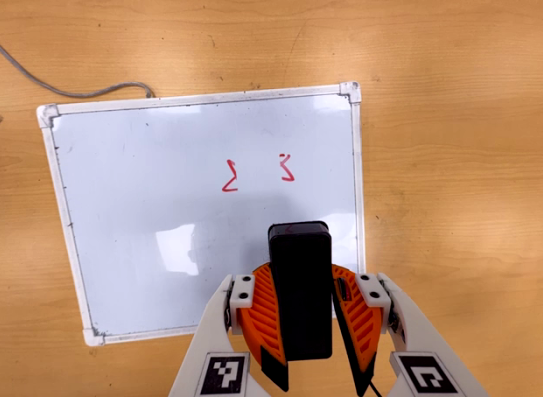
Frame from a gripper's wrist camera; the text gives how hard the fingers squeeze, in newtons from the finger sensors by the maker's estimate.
{"total": 9.8, "left": 9.4, "right": 10.2}